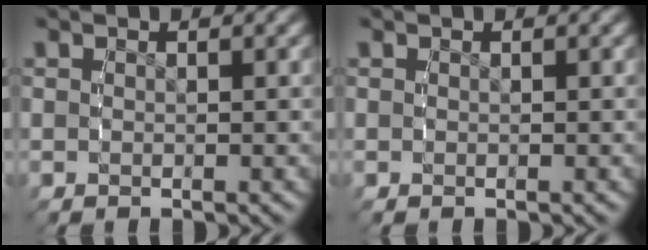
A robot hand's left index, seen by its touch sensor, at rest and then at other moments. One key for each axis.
{"total": 0.0}